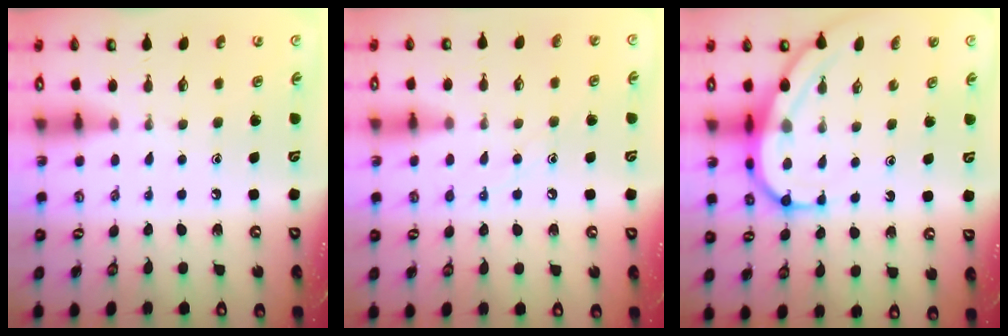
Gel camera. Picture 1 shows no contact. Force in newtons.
{"total": 7.5, "press": 7.4, "slide": 0.6}
{"total": 9.4, "press": 9.4, "slide": 1.0}